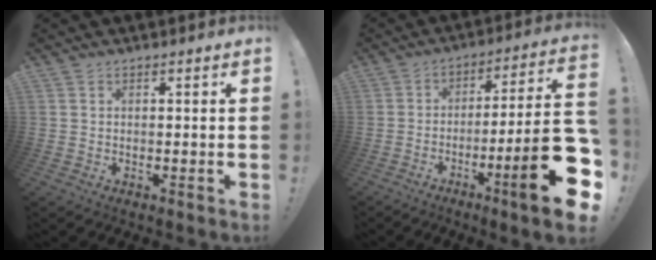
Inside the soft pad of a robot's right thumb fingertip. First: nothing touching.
{"total": 22.5, "force": [-7.4, 2.8, 21.1], "torque": [-0.319, 0.032, -0.113]}